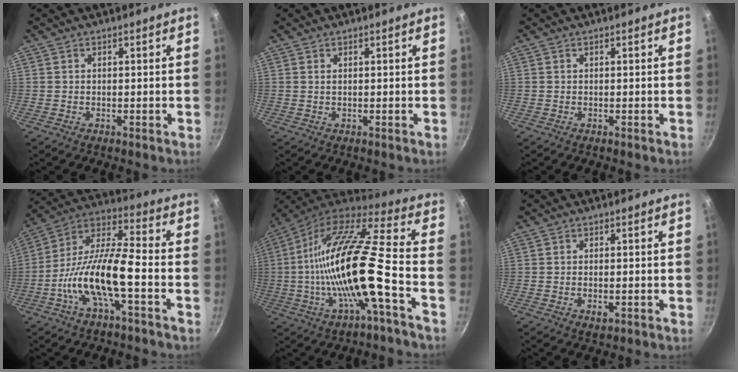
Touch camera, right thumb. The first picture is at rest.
{"total": 0.6, "force": [0.3, 0.2, 0.4], "torque": [-0.008, 0.001, 0.005]}
{"total": 0.0}
{"total": 15.3, "force": [-5.1, 4.5, 13.7], "torque": [-0.258, 0.044, -0.109]}
{"total": 22.3, "force": [-5.3, 4.5, 21.2], "torque": [-0.371, 0.031, -0.105]}
{"total": 1.9, "force": [-0.5, 0.9, 1.6], "torque": [-0.030, -0.001, -0.007]}